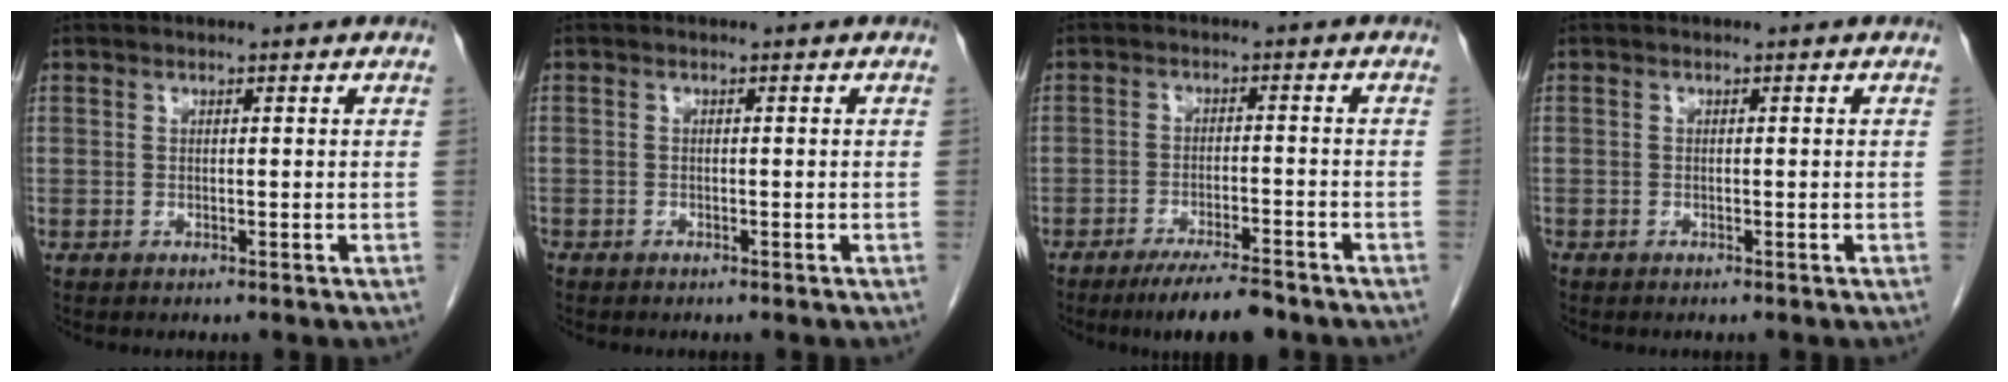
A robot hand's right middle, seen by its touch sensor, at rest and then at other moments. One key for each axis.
{"total": 0.8, "fx": -0.7, "fy": 0.3, "fz": 0.3, "tx": -0.005, "ty": 0.001, "tz": -0.009}
{"total": 7.4, "fx": -6.0, "fy": 1.1, "fz": 4.3, "tx": -0.066, "ty": -0.014, "tz": -0.097}
{"total": 0.0}